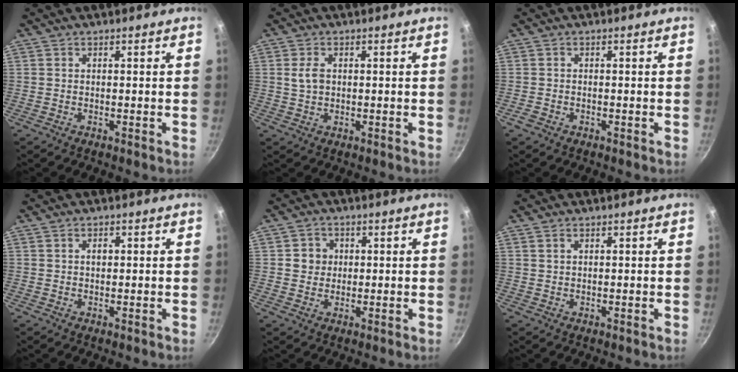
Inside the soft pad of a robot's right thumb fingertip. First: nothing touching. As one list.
[{"total": 3.4, "force": [0.6, 2.3, 2.4], "torque": [-0.043, 0.002, 0.011]}, {"total": 1.3, "force": [-0.8, 0.9, 0.6], "torque": [-0.015, 0.005, -0.014]}, {"total": 1.4, "force": [0.3, 1.0, 1.0], "torque": [-0.011, 0.004, 0.004]}, {"total": 3.8, "force": [0.5, 3.6, 1.1], "torque": [0.008, 0.004, 0.003]}, {"total": 1.0, "force": [0.6, 0.6, 0.5], "torque": [-0.008, 0.000, 0.011]}]